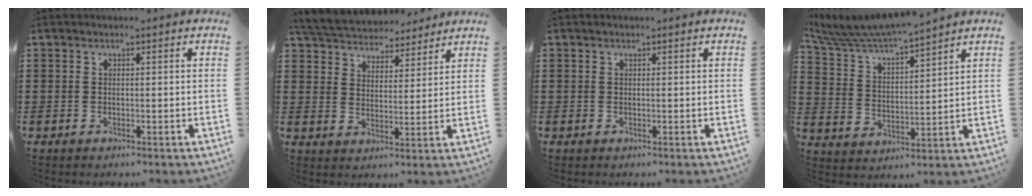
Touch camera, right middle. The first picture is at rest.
{"total": 5.7, "force": [5.6, 1.2, 0.1], "torque": [-0.033, -0.030, 0.100]}
{"total": 0.0}
{"total": 6.0, "force": [5.7, 0.2, 1.6], "torque": [-0.059, -0.038, 0.097]}